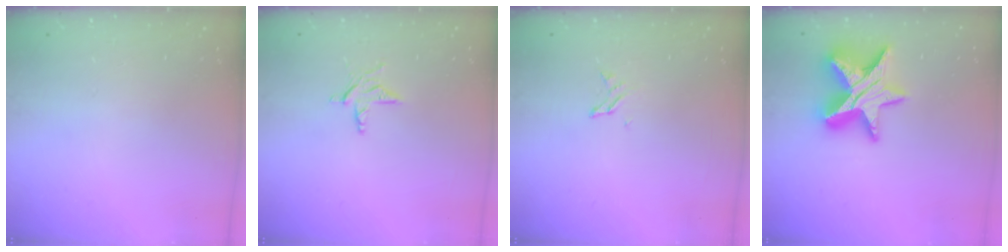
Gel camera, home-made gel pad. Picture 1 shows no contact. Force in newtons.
{"total": 5.2, "press": 5.2, "slide": 0.4}
{"total": 2.2, "press": 2.2, "slide": 0.3}
{"total": 15.4, "press": 15.4, "slide": 1.0}